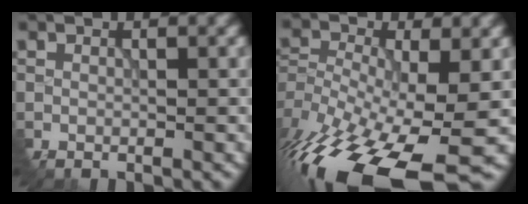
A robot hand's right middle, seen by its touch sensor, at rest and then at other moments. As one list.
[{"total": 15.7, "force": [-8.6, 6.2, 11.6], "torque": [-0.242, -0.013, -0.130]}]